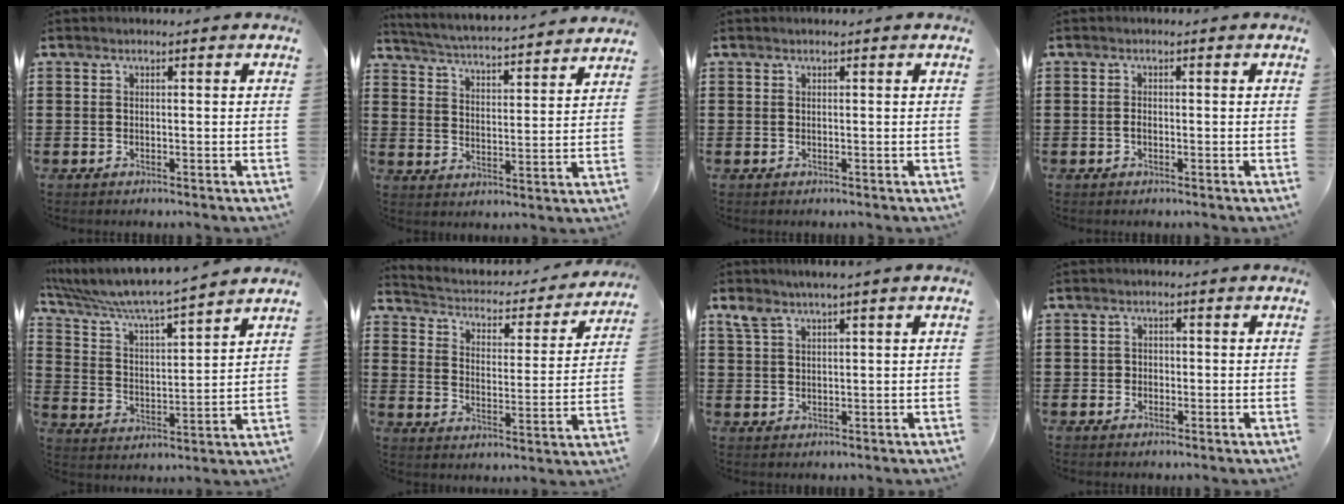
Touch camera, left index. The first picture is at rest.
{"total": 3.9, "force": [3.8, -0.7, 0.7], "torque": [-0.035, -0.039, 0.058]}
{"total": 0.0}
{"total": 0.9, "force": [-0.2, 0.5, 0.8], "torque": [-0.017, -0.002, -0.003]}
{"total": 6.3, "force": [5.9, -0.3, 2.3], "torque": [-0.072, -0.041, 0.095]}
{"total": 2.3, "force": [2.0, 0.8, 0.5], "torque": [-0.028, -0.023, 0.024]}
{"total": 2.9, "force": [1.8, 0.5, 2.2], "torque": [-0.048, 0.001, 0.033]}
{"total": 1.3, "force": [-0.1, 1.2, 0.3], "torque": [-0.010, 0.004, -0.005]}